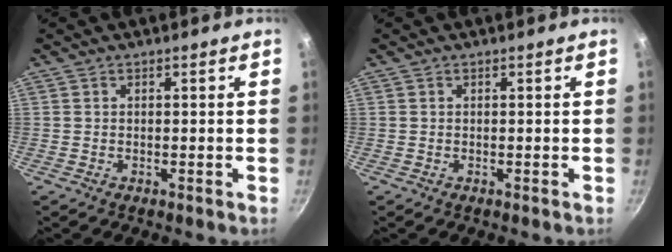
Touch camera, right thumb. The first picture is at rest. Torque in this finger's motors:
{"motor_torque": [0.00, 0.00, 0.01, -0.01, 0.02]}